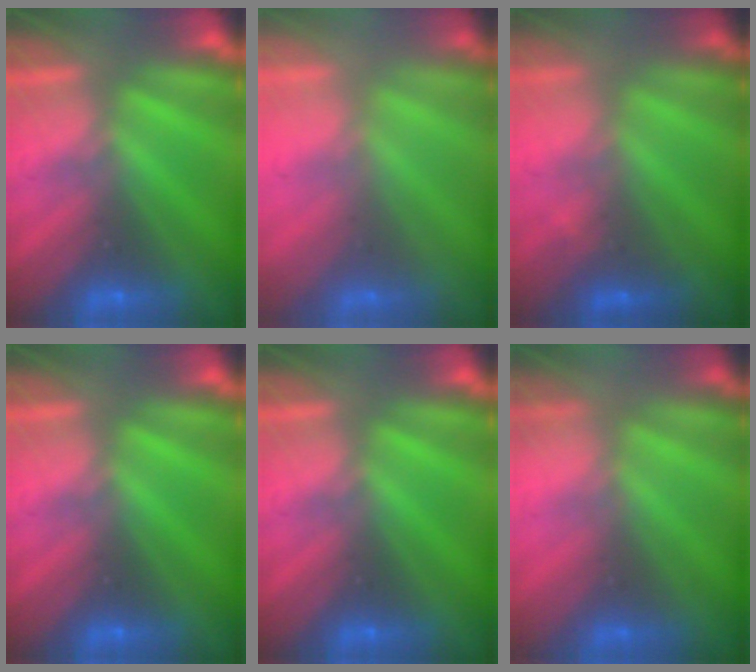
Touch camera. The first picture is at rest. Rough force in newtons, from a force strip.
{"total": 2.1}
{"total": 1.9}
{"total": 0.0}
{"total": 0.0}
{"total": 2.4}